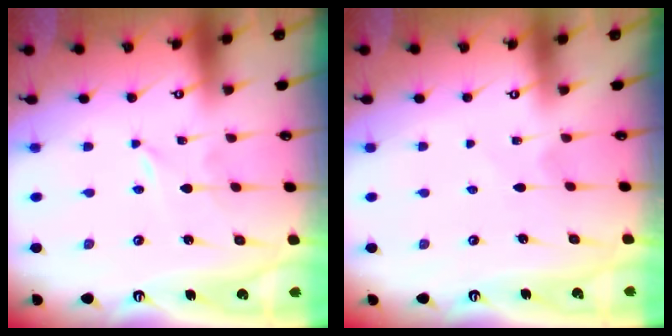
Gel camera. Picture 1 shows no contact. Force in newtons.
{"total": 2.2, "press": 2.2, "slide": 0.3}